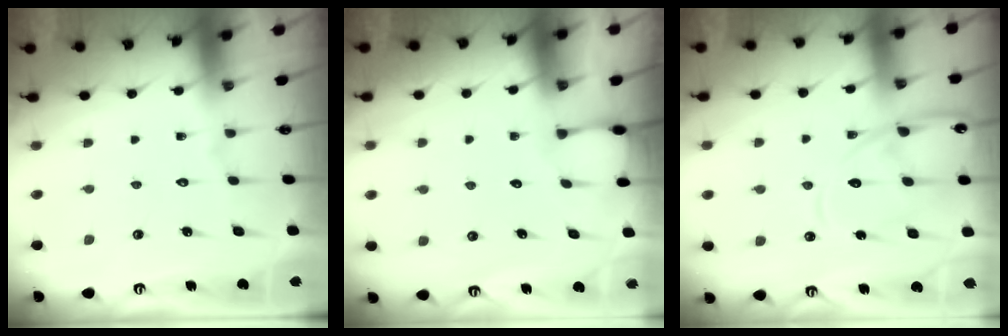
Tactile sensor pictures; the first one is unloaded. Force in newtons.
{"total": 1.0, "press": 0.9, "slide": 0.1}
{"total": 13.3, "press": 13.3, "slide": 1.3}